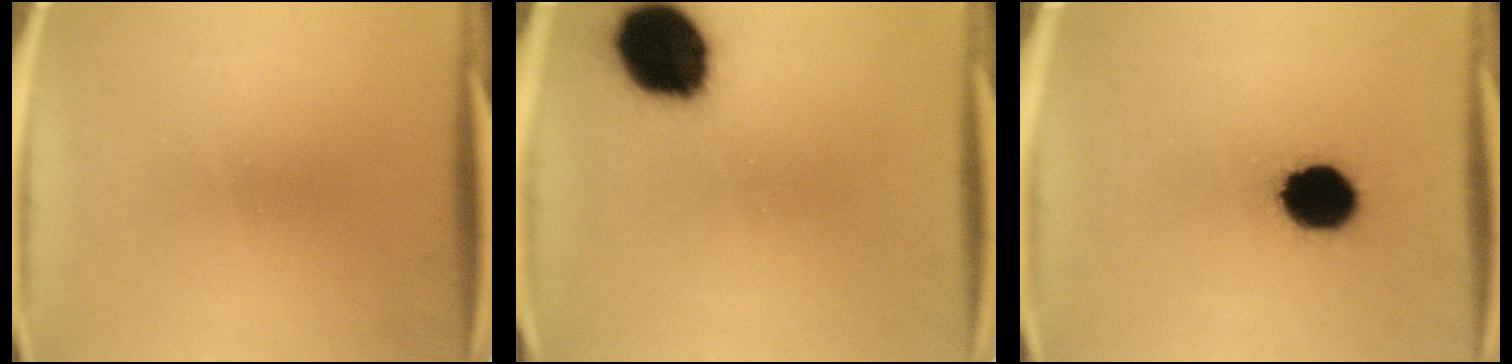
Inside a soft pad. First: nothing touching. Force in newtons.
{"total": 17.9}
{"total": 12.8}